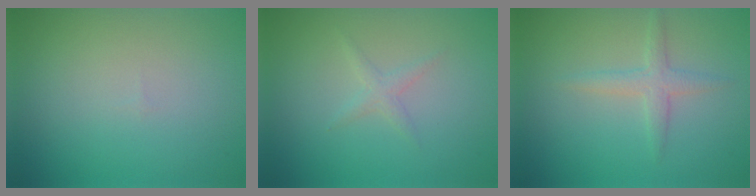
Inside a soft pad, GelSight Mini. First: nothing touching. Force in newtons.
{"total": 1.1, "press": 1.1, "slide": 0.1}
{"total": 2.0, "press": 2.0, "slide": 0.2}